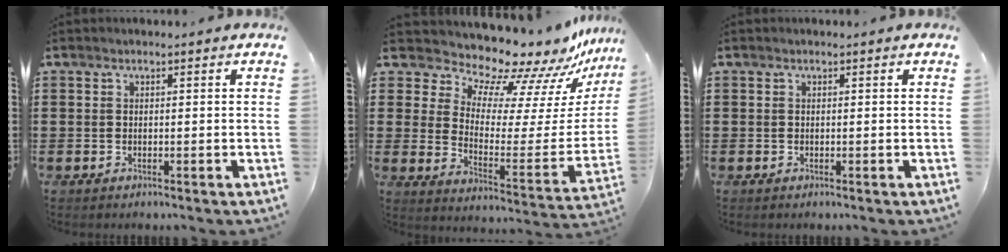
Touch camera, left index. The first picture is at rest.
{"total": 9.1, "force": [8.5, 2.6, 1.9], "torque": [-0.057, -0.095, 0.139]}
{"total": 0.0}